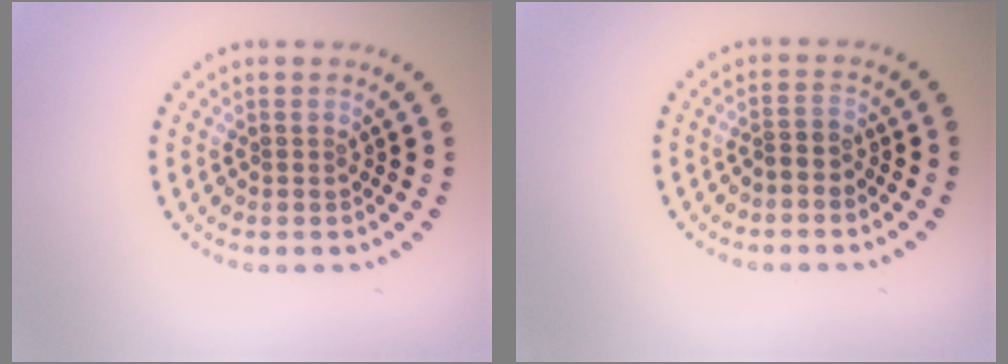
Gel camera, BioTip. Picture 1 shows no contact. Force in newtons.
{"total": 1.1, "press": 0.8, "slide": 0.7}